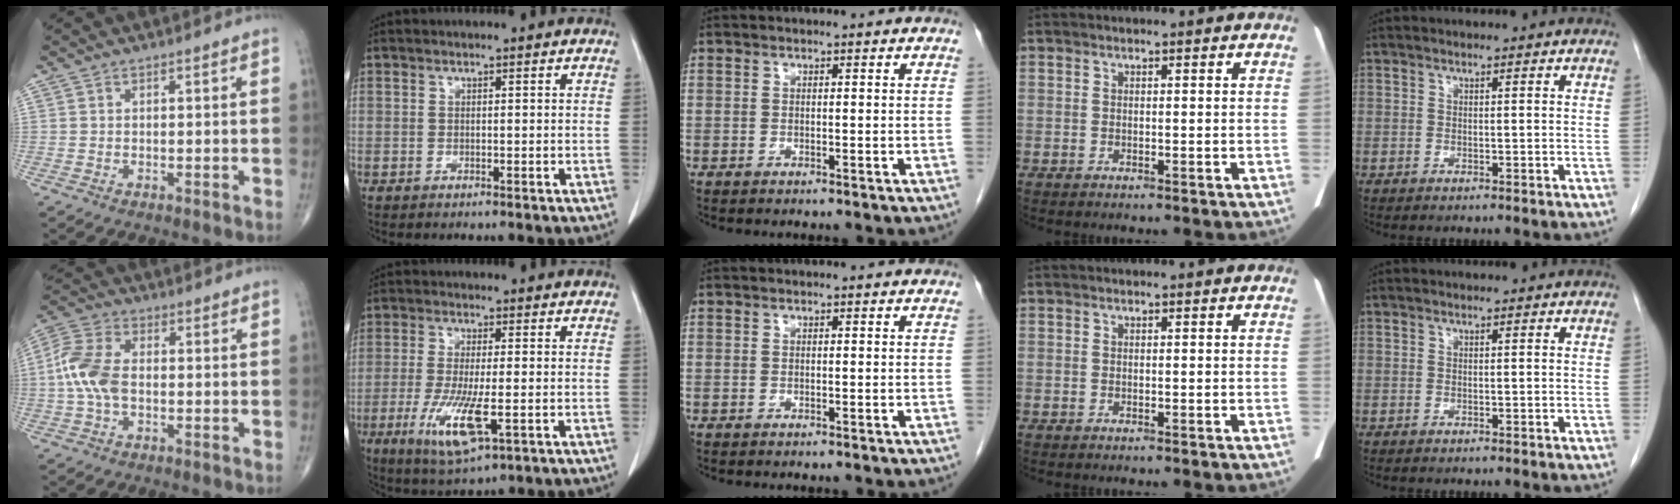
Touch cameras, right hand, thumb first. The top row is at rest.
{"thumb": {"total": 9.6, "force": [-0.6, 5.7, 7.7], "torque": [-0.173, 0.023, -0.018]}, "index": {"total": 9.3, "force": [-3.0, 1.7, 8.7], "torque": [-0.170, -0.027, -0.050]}}